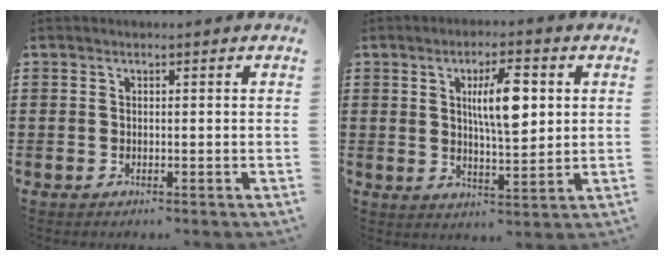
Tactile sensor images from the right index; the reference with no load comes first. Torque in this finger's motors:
{"motor_torque": [1.34, -0.02, 0.40, 0.13]}